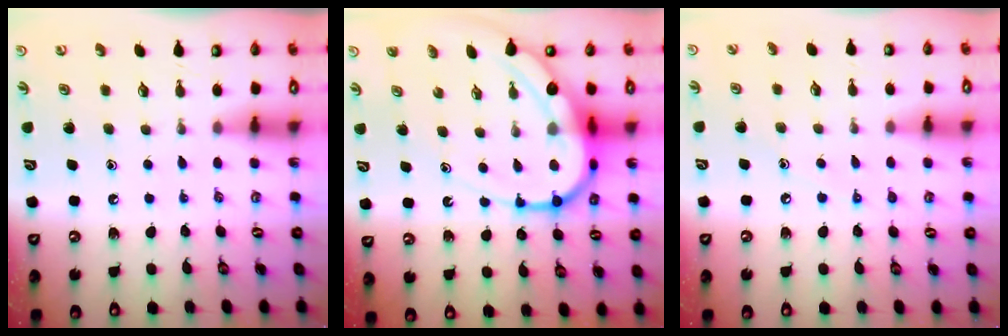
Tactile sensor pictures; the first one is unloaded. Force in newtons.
{"total": 15.7, "press": 15.6, "slide": 1.5}
{"total": 3.9, "press": 3.9, "slide": 0.5}